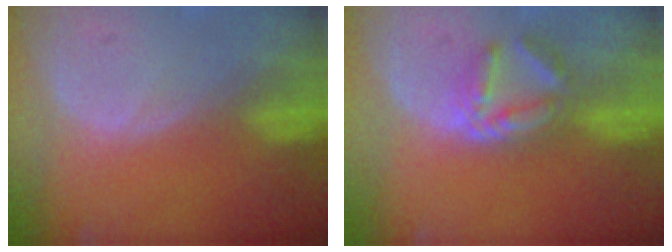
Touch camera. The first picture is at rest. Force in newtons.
{"total": 6.0, "press": 5.3, "slide": 2.8}